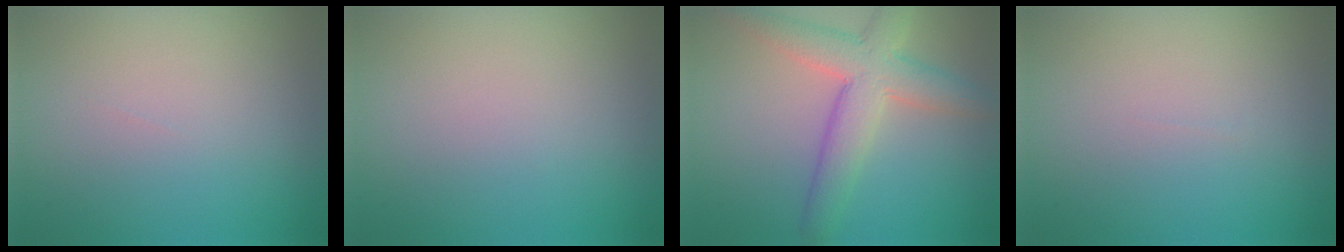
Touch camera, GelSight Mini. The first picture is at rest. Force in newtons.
{"total": 0.0}
{"total": 6.1, "press": 6.1, "slide": 0.5}
{"total": 0.0}